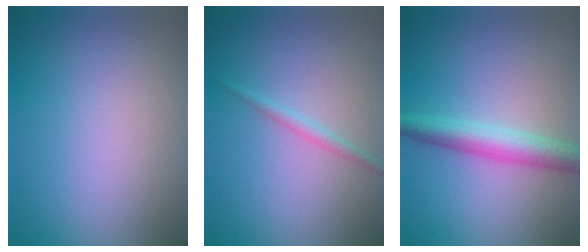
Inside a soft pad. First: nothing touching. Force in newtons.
{"total": 1.1, "press": 1.1, "slide": 0.0}
{"total": 4.0, "press": 4.0, "slide": 0.0}